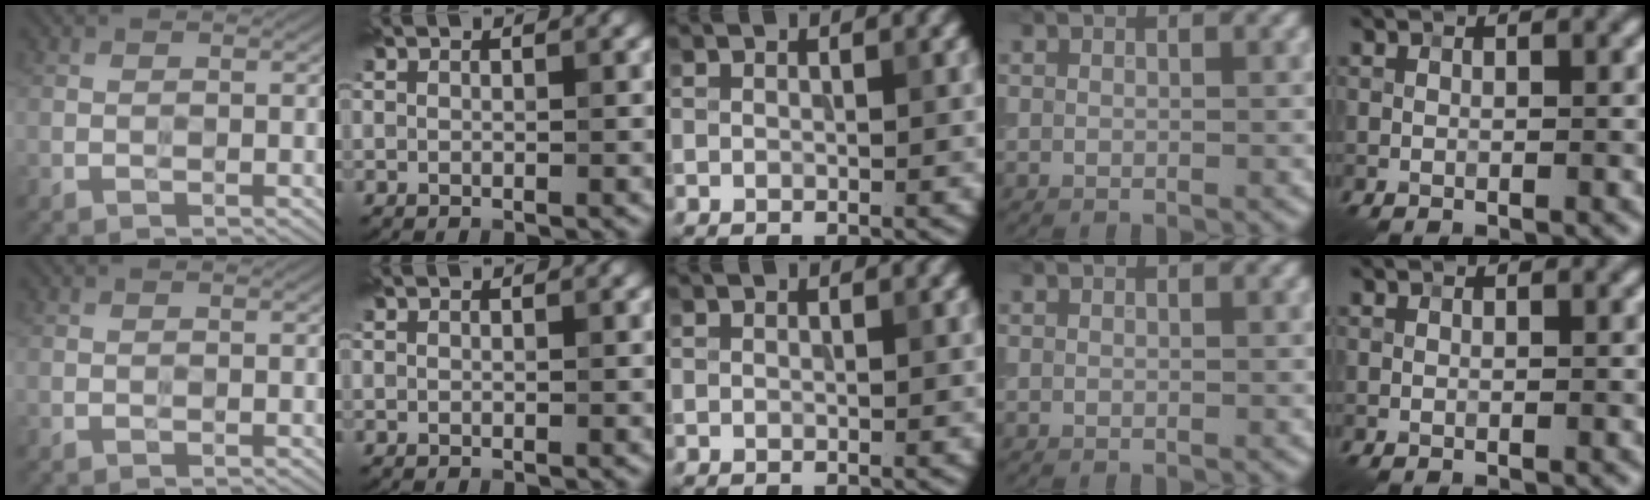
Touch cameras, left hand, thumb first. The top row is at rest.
{}